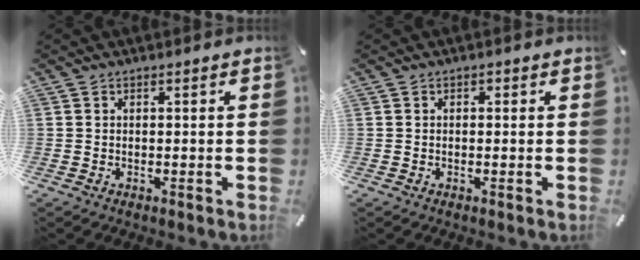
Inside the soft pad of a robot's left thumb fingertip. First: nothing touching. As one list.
[{"total": 0.6, "force": [0.0, 0.5, 0.3], "torque": [-0.005, 0.004, -0.001]}]